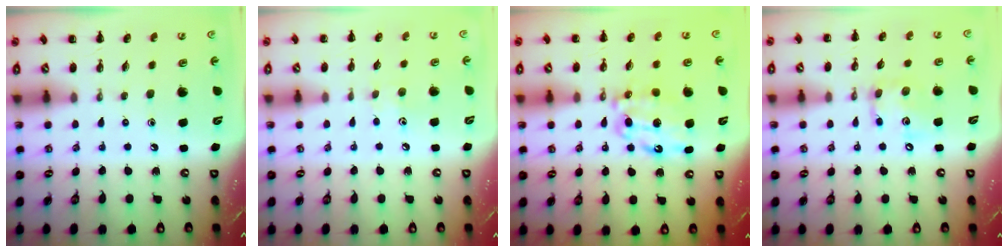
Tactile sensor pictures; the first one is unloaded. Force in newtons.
{"total": 5.0, "press": 4.8, "slide": 1.3}
{"total": 10.0, "press": 10.0, "slide": 0.8}
{"total": 9.8, "press": 9.7, "slide": 1.4}